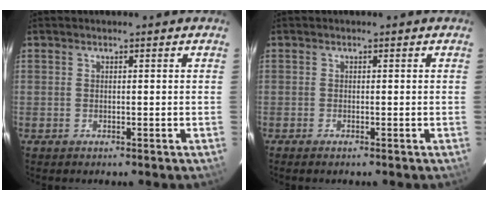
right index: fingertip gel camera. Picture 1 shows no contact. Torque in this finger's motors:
{"motor_torque": [-0.10, -0.01, 0.06, 0.01]}